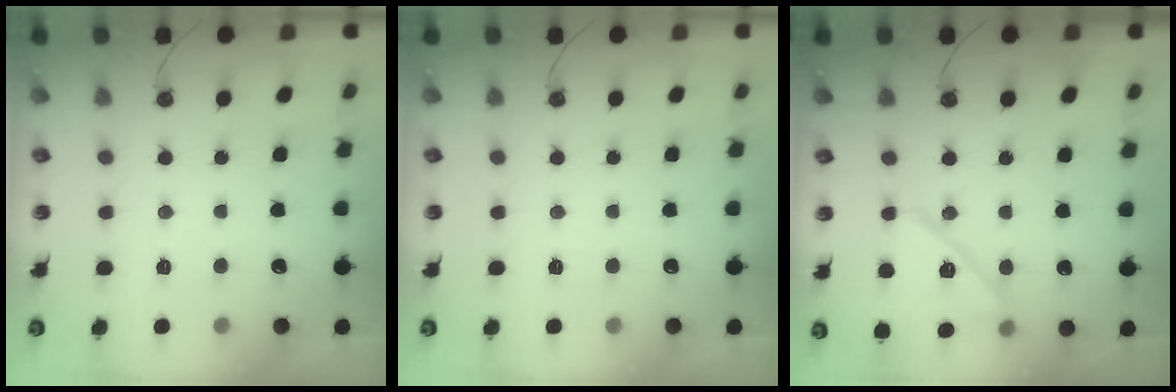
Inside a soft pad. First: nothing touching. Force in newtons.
{"total": 0.0}
{"total": 13.6, "press": 13.6, "slide": 0.2}